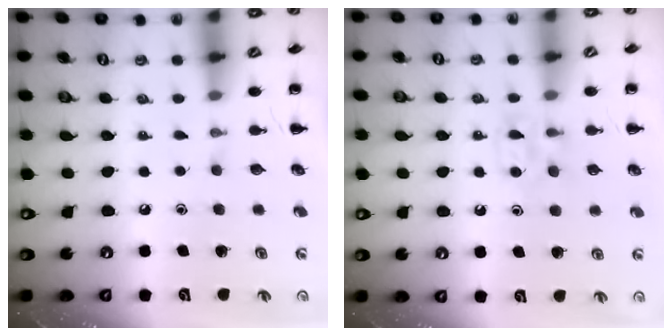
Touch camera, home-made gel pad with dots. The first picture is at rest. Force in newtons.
{"total": 4.7, "press": 4.4, "slide": 1.5}